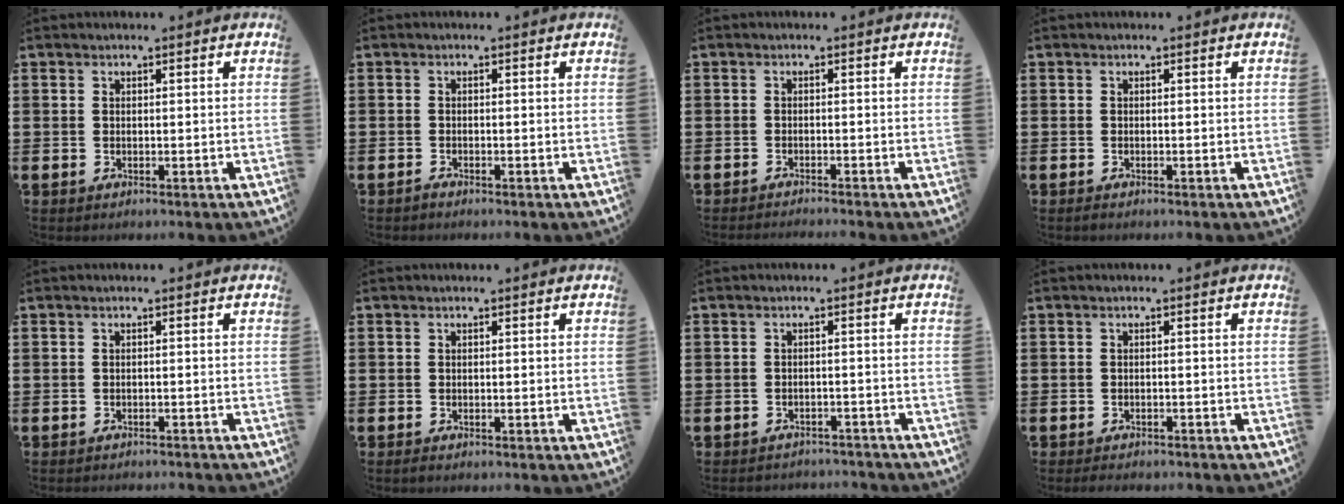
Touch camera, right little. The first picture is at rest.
{"total": 0.6, "force": [-0.6, 0.0, 0.1], "torque": [-0.003, -0.003, -0.011]}
{"total": 0.8, "force": [-0.7, -0.2, 0.0], "torque": [0.000, 0.000, -0.015]}
{"total": 0.0}
{"total": 0.7, "force": [-0.6, -0.2, -0.3], "torque": [0.015, -0.006, -0.013]}
{"total": 0.0}
{"total": 1.5, "force": [-1.4, -0.1, -0.5], "torque": [0.004, 0.001, -0.031]}
{"total": 0.8, "force": [-0.8, -0.1, -0.2], "torque": [0.001, -0.002, -0.016]}